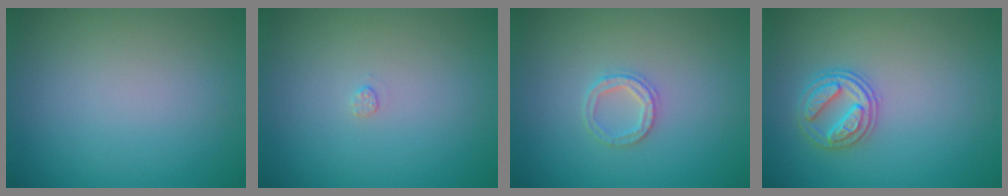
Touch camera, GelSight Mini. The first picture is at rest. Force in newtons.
{"total": 0.5, "press": 0.5, "slide": 0.2}
{"total": 1.9, "press": 1.8, "slide": 0.4}
{"total": 2.7, "press": 2.6, "slide": 0.3}